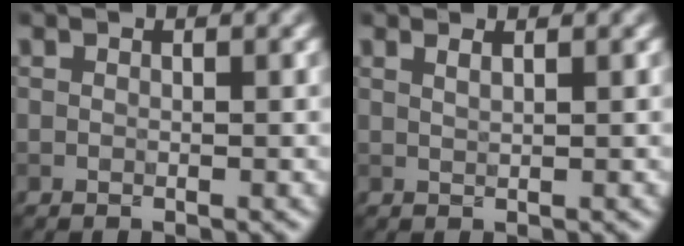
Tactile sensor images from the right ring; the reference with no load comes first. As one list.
[{"total": 1.1, "force": [0.7, 0.4, 0.7], "torque": [-0.007, 0.002, 0.006]}]